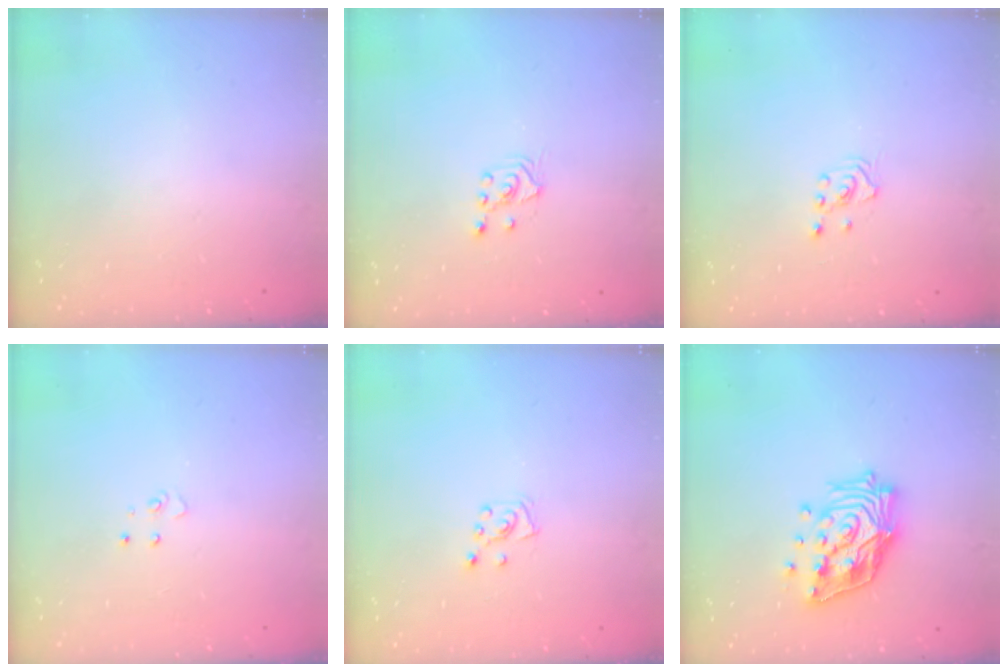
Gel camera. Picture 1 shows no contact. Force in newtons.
{"total": 2.6, "press": 2.4, "slide": 0.8}
{"total": 2.0, "press": 2.0, "slide": 0.3}
{"total": 3.4, "press": 3.4, "slide": 0.3}
{"total": 5.9, "press": 5.8, "slide": 0.7}
{"total": 16.6, "press": 16.4, "slide": 2.7}